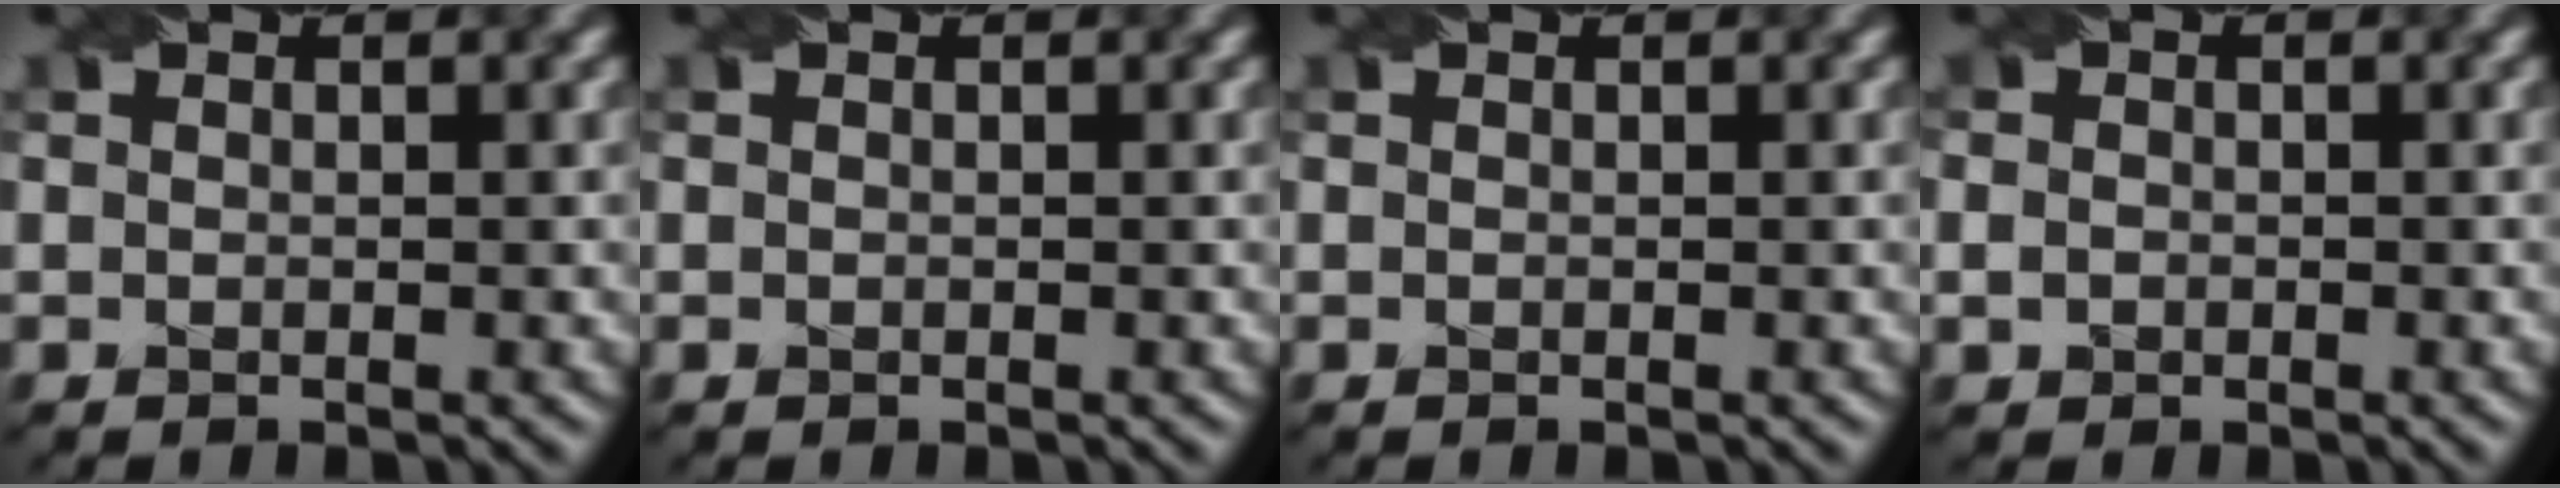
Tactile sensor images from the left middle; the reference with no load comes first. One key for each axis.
{"total": 0.0}
{"total": 0.0}
{"total": 1.2, "fx": -0.2, "fy": 1.2, "fz": 0.3, "tx": 0.003, "ty": 0.001, "tz": -0.009}